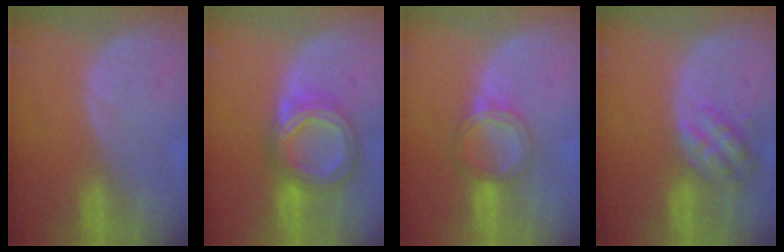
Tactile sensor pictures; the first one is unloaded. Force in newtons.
{"total": 8.5, "press": 8.5, "slide": 0.6}
{"total": 5.4, "press": 5.2, "slide": 1.7}
{"total": 6.0, "press": 5.5, "slide": 2.3}